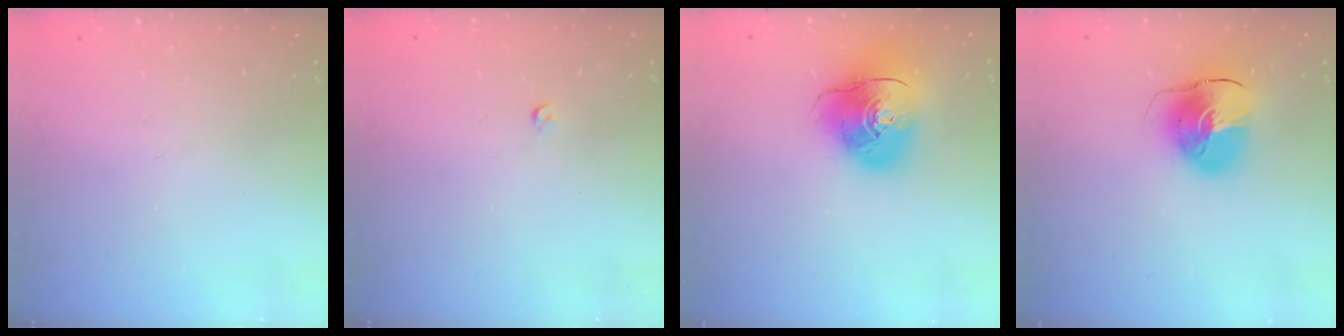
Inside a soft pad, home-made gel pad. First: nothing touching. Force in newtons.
{"total": 2.6, "press": 2.5, "slide": 0.4}
{"total": 14.0, "press": 13.8, "slide": 2.4}
{"total": 11.9, "press": 11.7, "slide": 1.8}